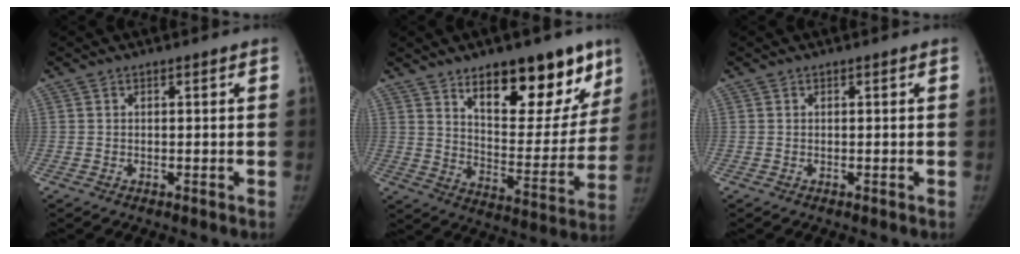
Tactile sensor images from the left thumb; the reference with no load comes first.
{"total": 20.7, "force": [12.6, 9.1, 13.6], "torque": [-0.124, -0.070, 0.193]}
{"total": 0.0}